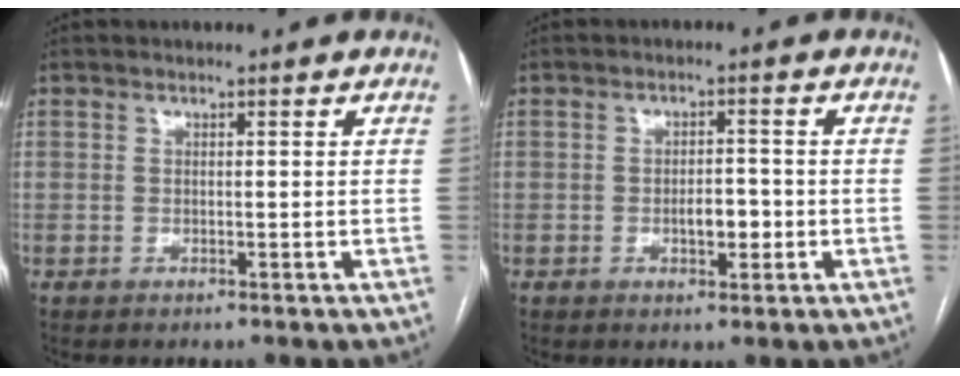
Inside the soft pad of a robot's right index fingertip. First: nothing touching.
{"total": 3.5, "force": [-1.0, 1.5, 3.0], "torque": [-0.046, 0.004, -0.012]}